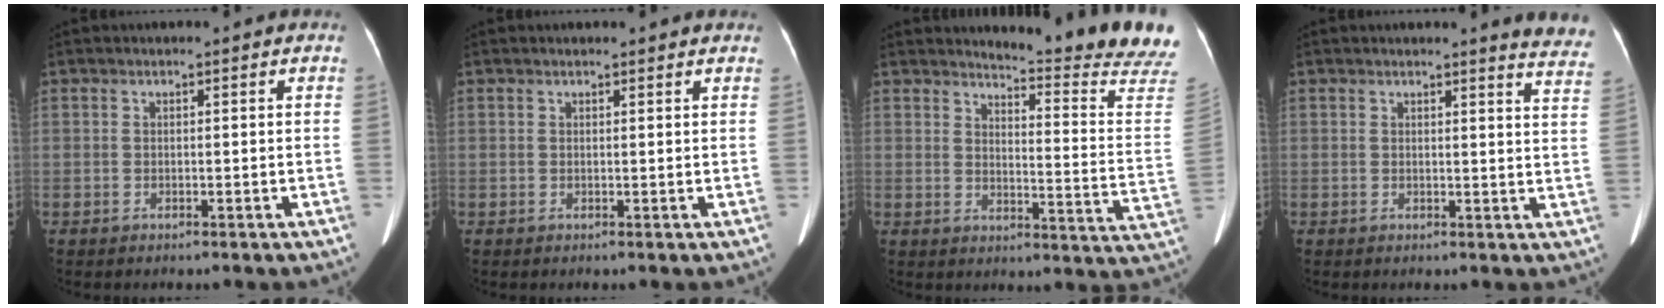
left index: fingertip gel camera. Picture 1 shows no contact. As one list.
[{"total": 2.4, "force": [2.3, 0.4, 0.6], "torque": [-0.013, 0.011, 0.022]}, {"total": 16.7, "force": [16.1, -1.6, 4.2], "torque": [-0.060, -0.147, 0.174]}, {"total": 7.3, "force": [7.2, 0.1, 1.5], "torque": [0.002, -0.057, 0.045]}]